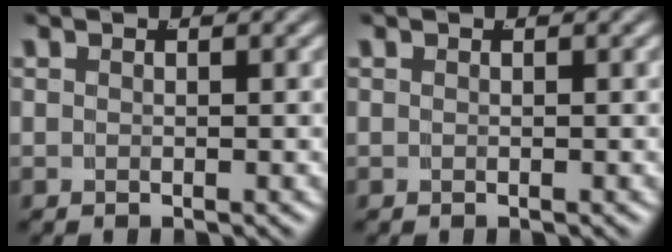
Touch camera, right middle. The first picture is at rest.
{"total": 0.0}